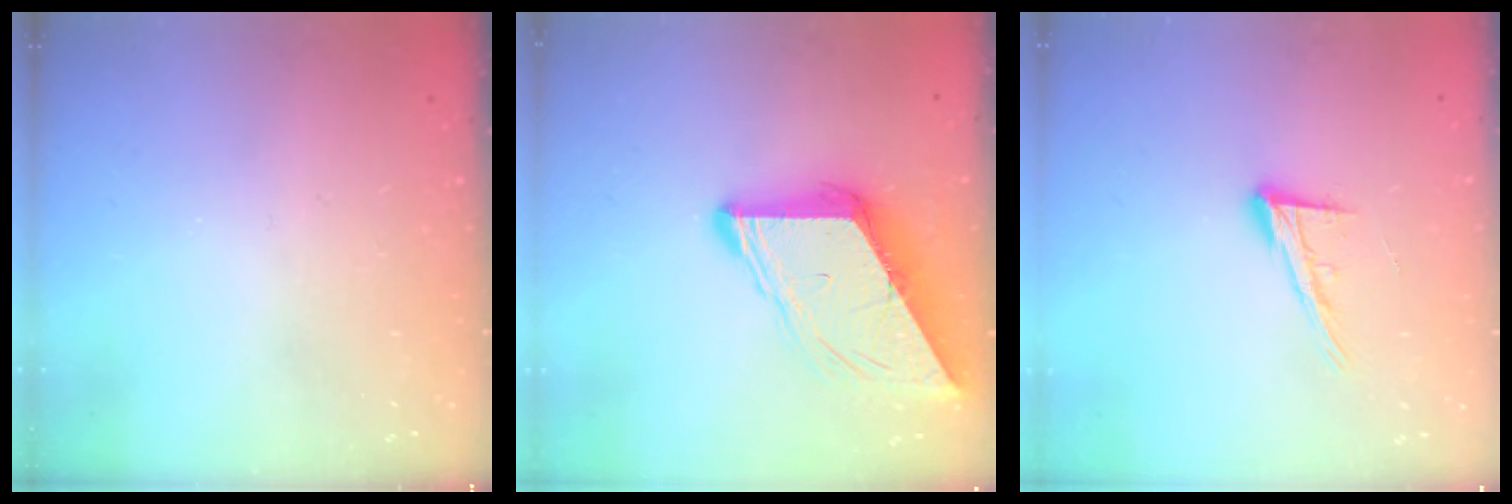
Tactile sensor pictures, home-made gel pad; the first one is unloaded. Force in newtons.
{"total": 10.3, "press": 10.3, "slide": 1.1}
{"total": 12.3, "press": 12.0, "slide": 2.5}